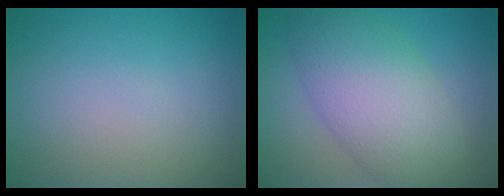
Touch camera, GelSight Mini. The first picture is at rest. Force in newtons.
{"total": 8.9, "press": 8.9, "slide": 0.3}